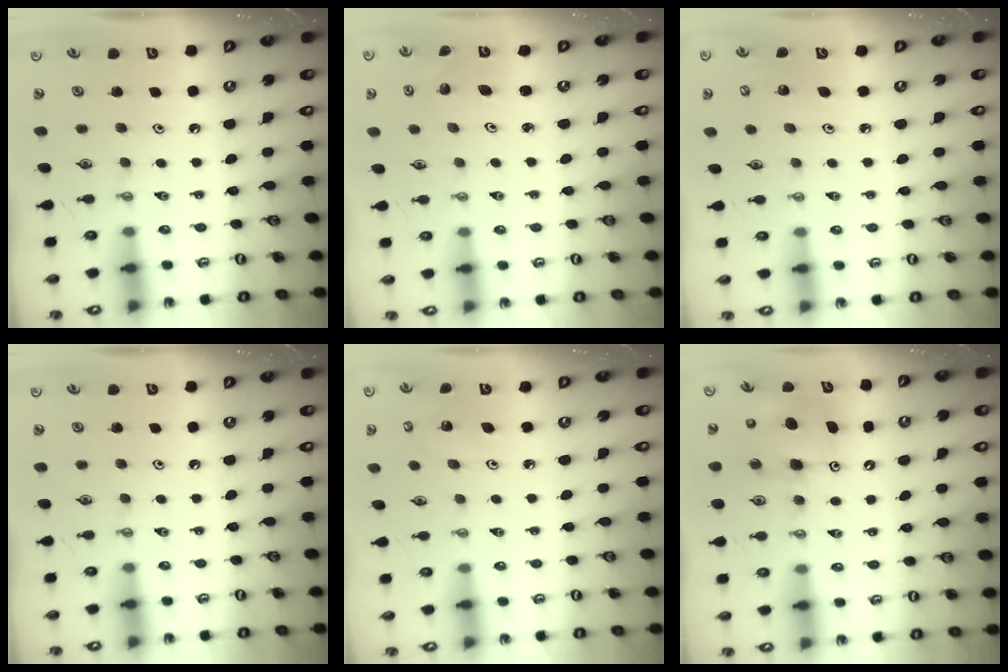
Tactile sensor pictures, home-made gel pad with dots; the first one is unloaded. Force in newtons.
{"total": 2.0, "press": 2.0, "slide": 0.1}
{"total": 3.0, "press": 3.0, "slide": 0.2}
{"total": 0.0}
{"total": 3.3, "press": 3.3, "slide": 0.2}
{"total": 8.0, "press": 7.8, "slide": 2.0}